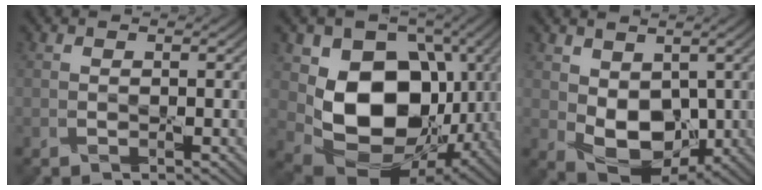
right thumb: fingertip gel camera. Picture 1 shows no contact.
{"total": 14.1, "force": [0.9, 10.7, 9.1], "torque": [-0.152, -0.030, 0.023]}
{"total": 8.1, "force": [0.5, 5.6, 5.7], "torque": [-0.118, -0.021, 0.016]}